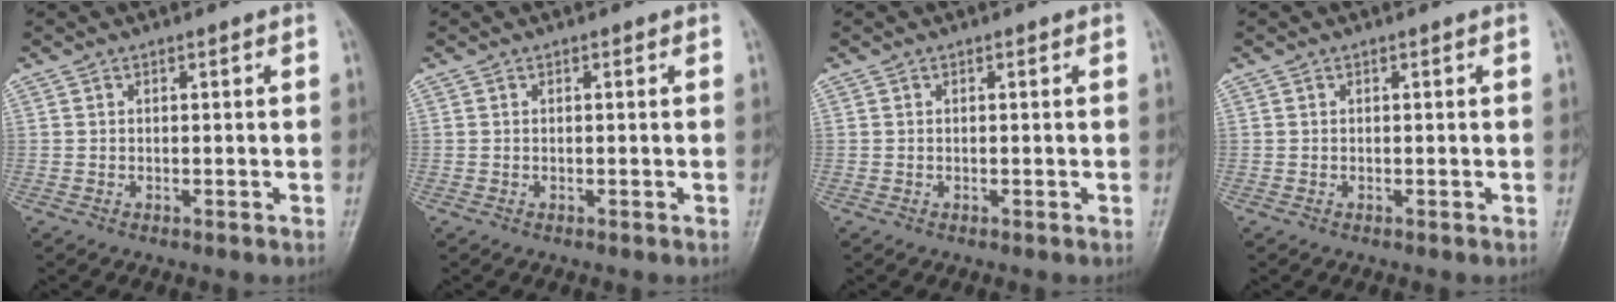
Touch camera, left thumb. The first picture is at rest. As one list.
[{"total": 0.0}, {"total": 0.0}, {"total": 0.0}]